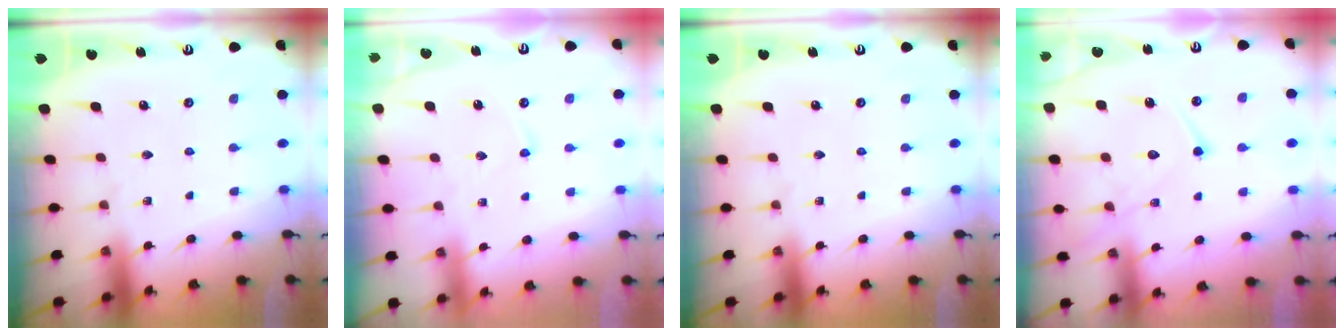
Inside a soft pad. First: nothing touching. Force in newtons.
{"total": 2.2, "press": 2.2, "slide": 0.2}
{"total": 0.0}
{"total": 14.7, "press": 14.6, "slide": 1.2}